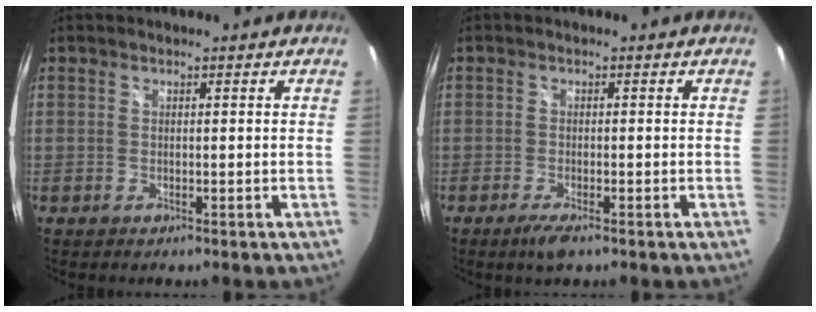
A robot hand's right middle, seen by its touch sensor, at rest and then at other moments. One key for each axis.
{"total": 3.1, "fx": -2.0, "fy": 0.6, "fz": 2.3, "tx": -0.050, "ty": -0.012, "tz": -0.037}